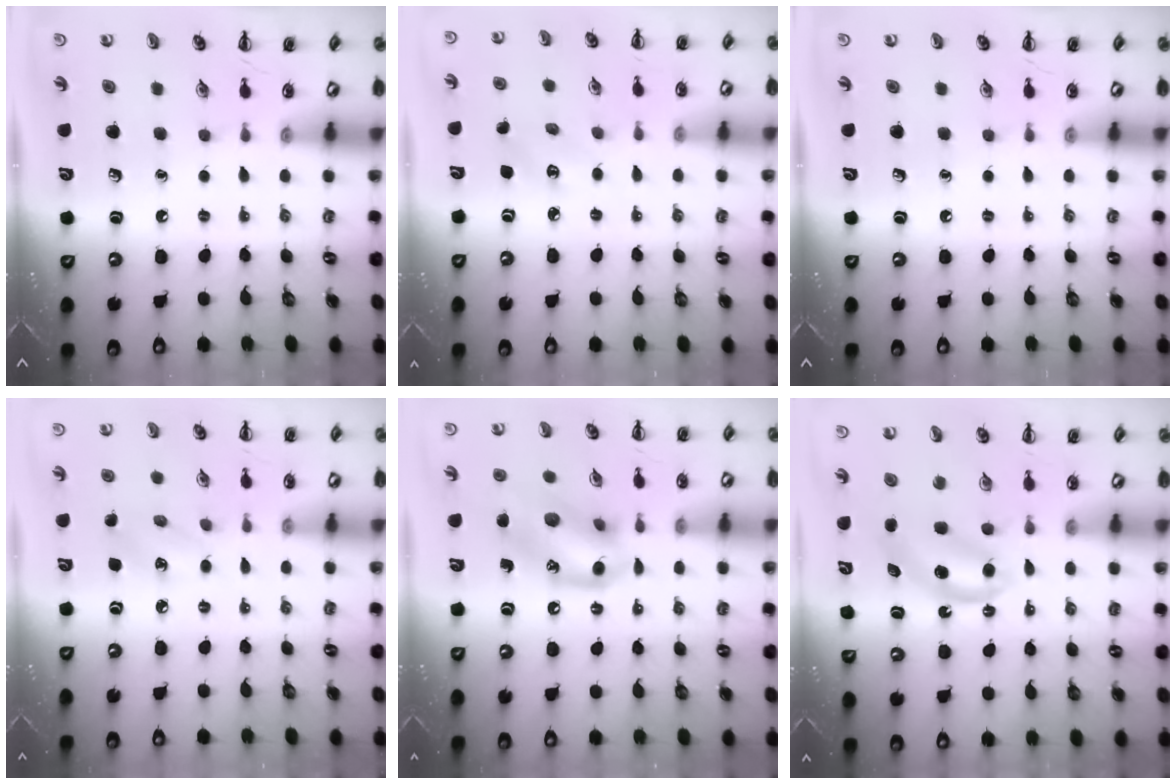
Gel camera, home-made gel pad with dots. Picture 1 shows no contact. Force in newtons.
{"total": 2.3, "press": 2.2, "slide": 0.6}
{"total": 0.0}
{"total": 5.4, "press": 5.2, "slide": 1.5}
{"total": 14.7, "press": 14.6, "slide": 1.2}
{"total": 5.4, "press": 5.3, "slide": 0.7}